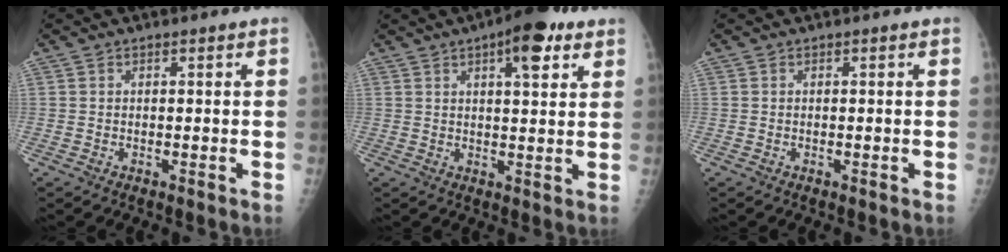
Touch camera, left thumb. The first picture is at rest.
{"total": 9.6, "force": [5.0, 3.3, 7.6], "torque": [-0.088, -0.012, 0.064]}
{"total": 0.0}